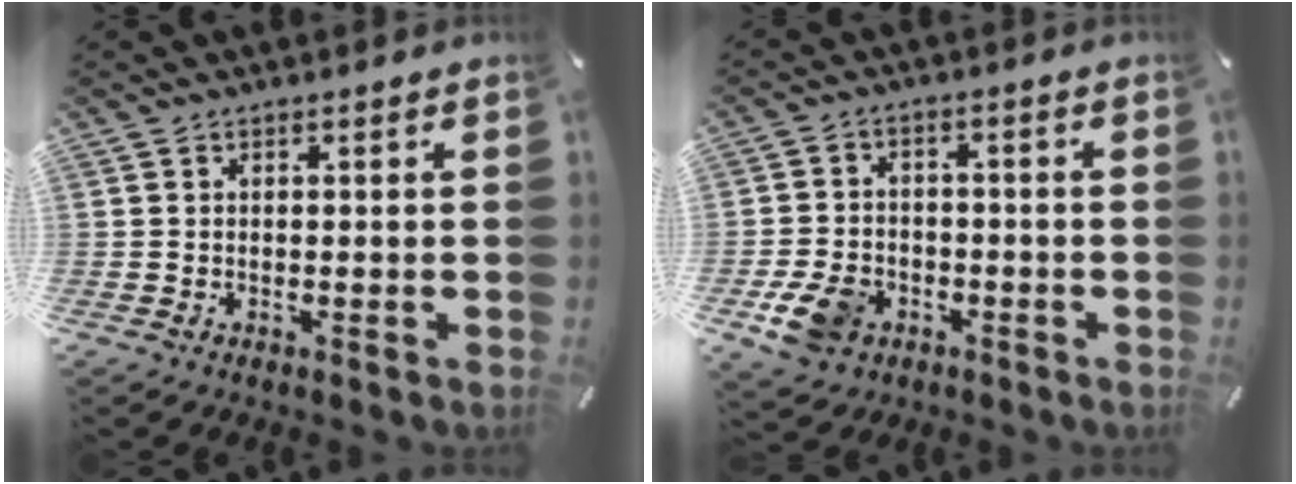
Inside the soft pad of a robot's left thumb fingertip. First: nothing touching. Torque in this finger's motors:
{"motor_torque": [0.53, 1.94, 0.58, 0.48, 0.07]}